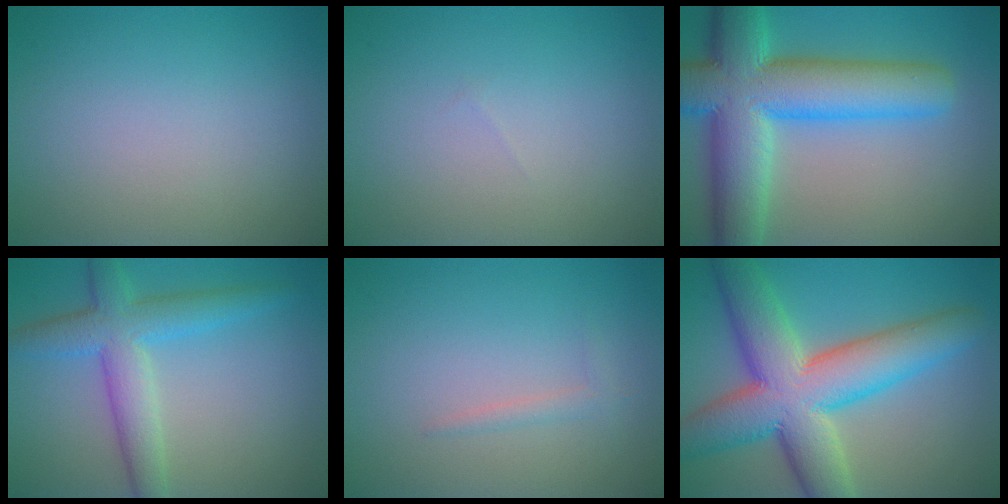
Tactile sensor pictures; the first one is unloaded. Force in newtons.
{"total": 0.0}
{"total": 12.3, "press": 12.3, "slide": 0.5}
{"total": 5.3, "press": 5.3, "slide": 0.1}
{"total": 1.0, "press": 1.0, "slide": 0.1}
{"total": 11.8, "press": 11.8, "slide": 0.7}